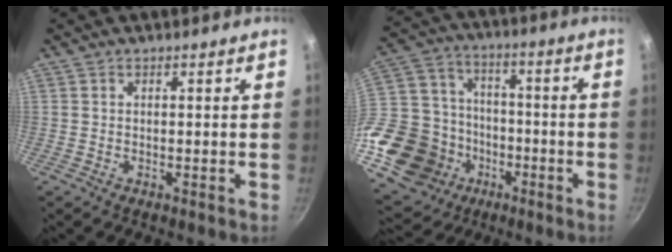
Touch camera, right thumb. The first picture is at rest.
{"total": 27.8, "force": [-11.6, 21.6, 13.1], "torque": [-0.271, 0.062, -0.187]}